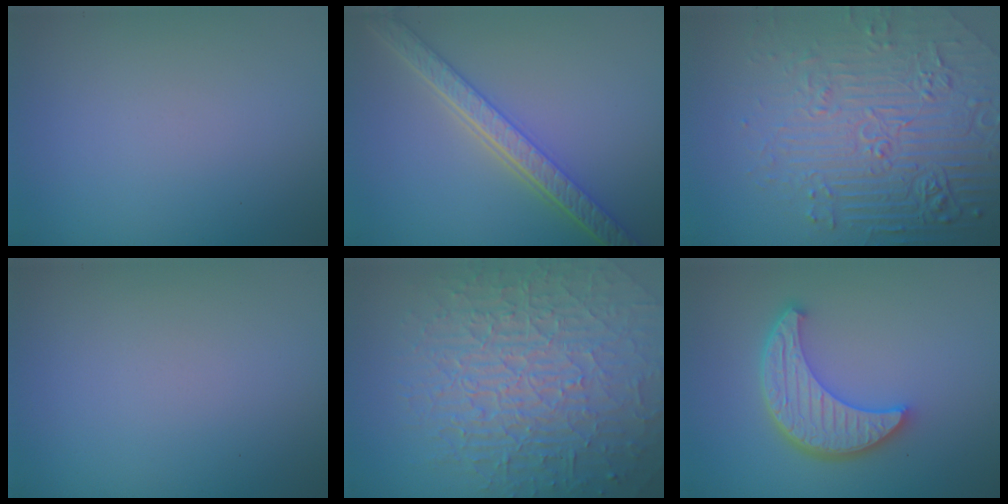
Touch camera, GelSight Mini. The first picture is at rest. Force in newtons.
{"total": 5.4, "press": 4.3, "slide": 3.2}
{"total": 8.6, "press": 5.9, "slide": 6.2}
{"total": 0.0}
{"total": 9.7, "press": 6.4, "slide": 7.3}
{"total": 5.6, "press": 4.3, "slide": 3.6}